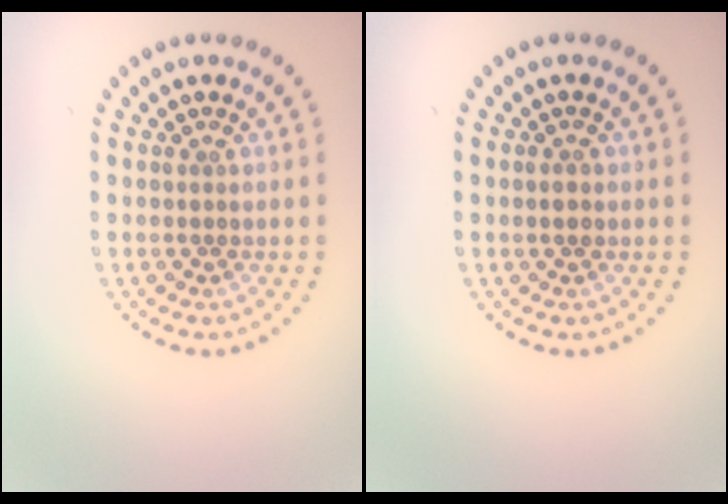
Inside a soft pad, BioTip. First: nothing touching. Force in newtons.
{"total": 1.0, "press": 1.0, "slide": 0.0}